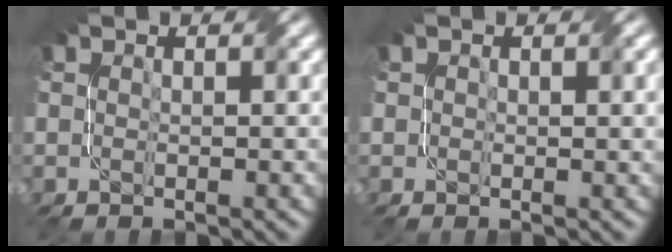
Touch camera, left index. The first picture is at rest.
{"total": 1.3, "force": [0.6, 0.8, 0.8], "torque": [-0.010, -0.001, 0.012]}